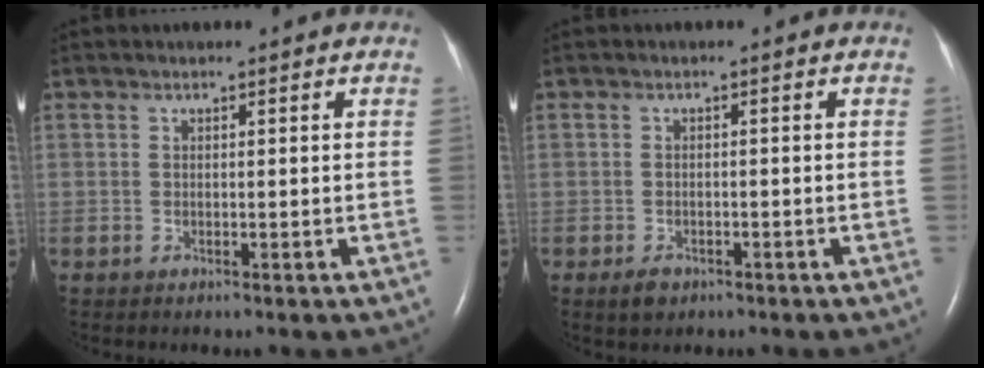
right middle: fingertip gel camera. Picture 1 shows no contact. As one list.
[{"total": 2.1, "force": [-1.3, 1.3, 1.0], "torque": [-0.022, 0.000, -0.015]}]